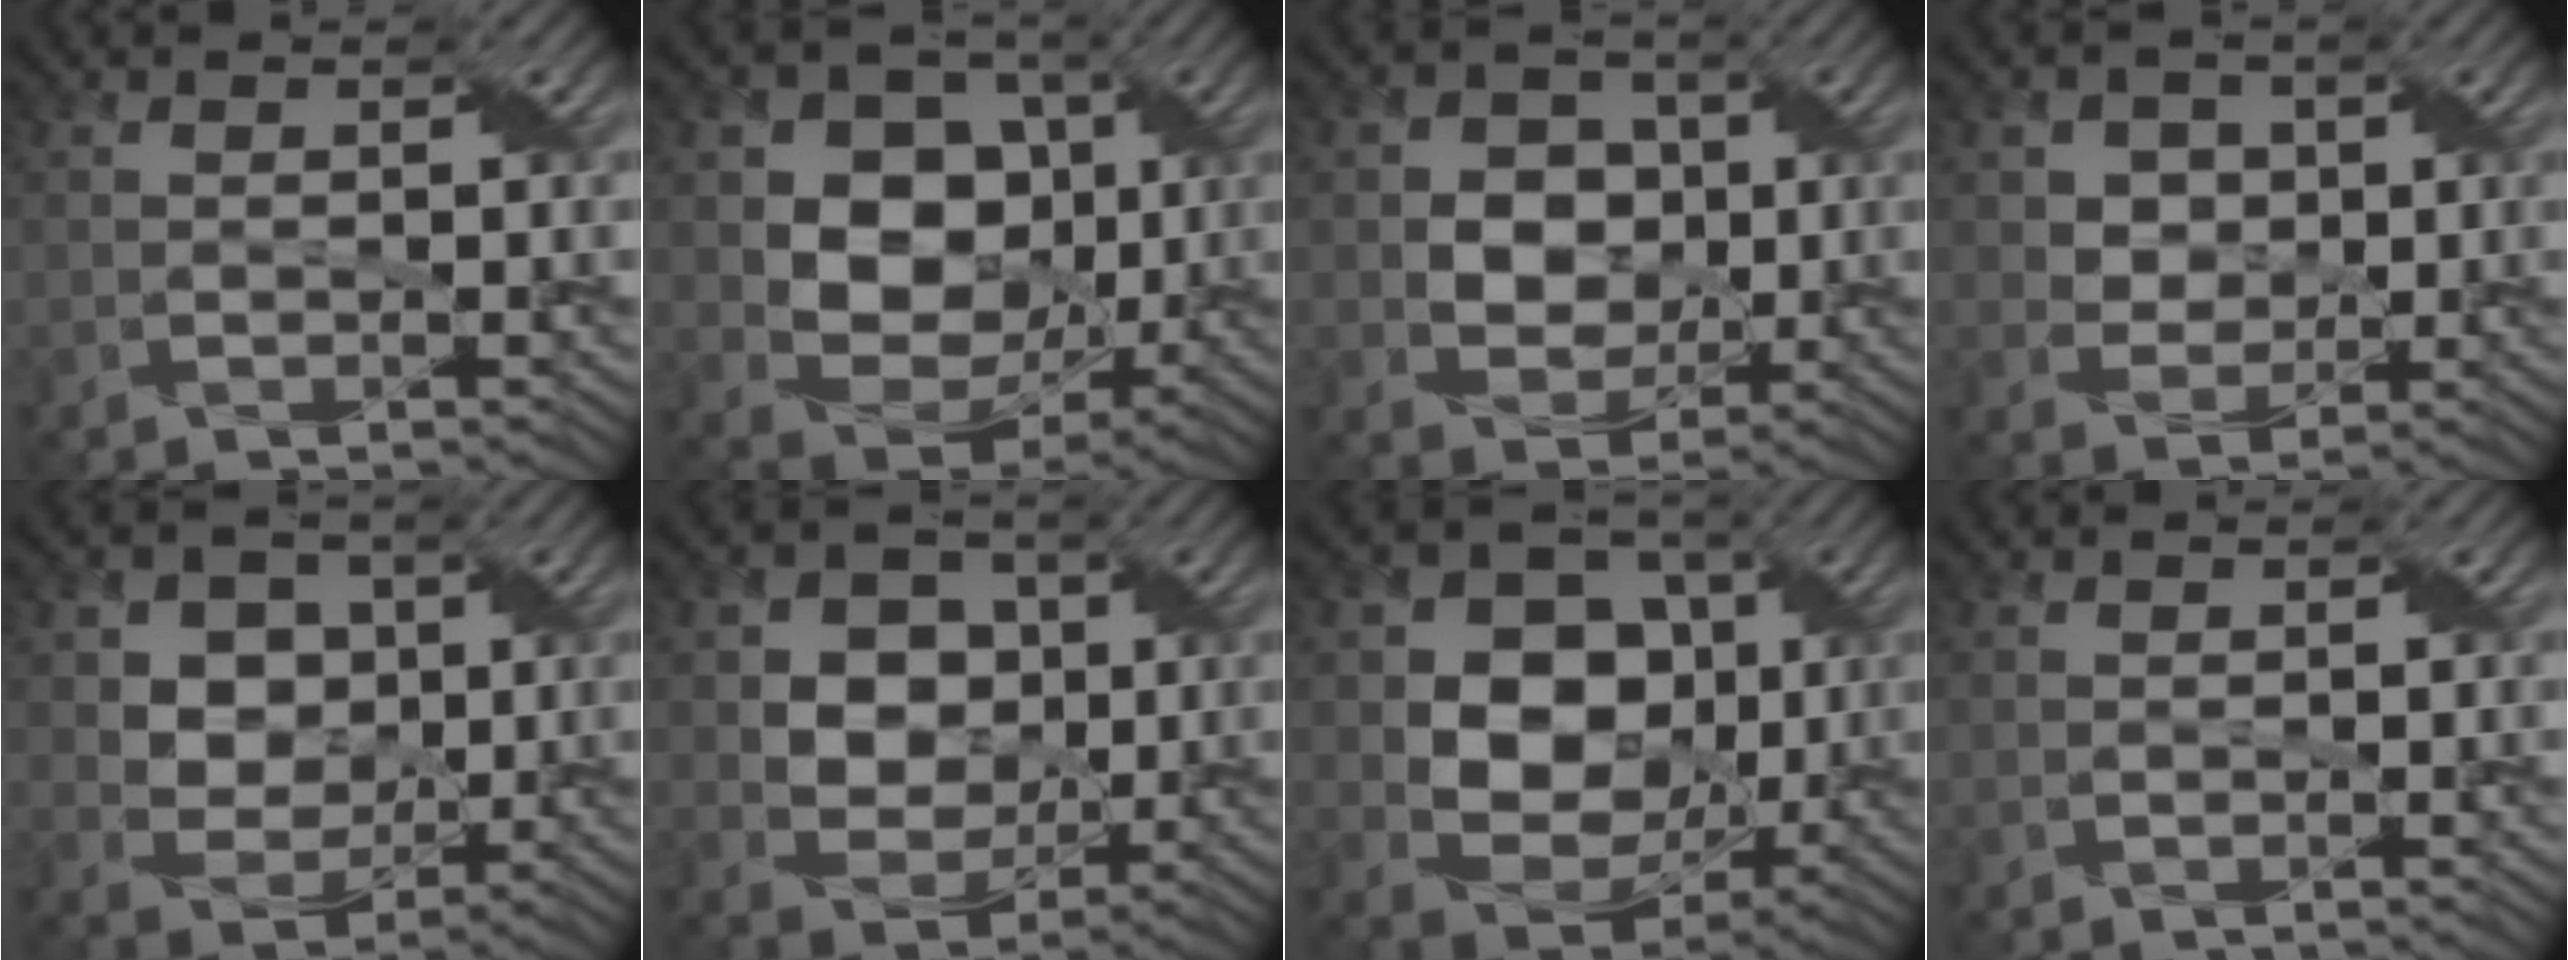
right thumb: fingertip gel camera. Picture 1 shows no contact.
{"total": 10.6, "force": [1.1, 8.8, 5.9], "torque": [-0.121, -0.012, 0.008]}
{"total": 6.8, "force": [0.3, 5.9, 3.4], "torque": [-0.079, 0.004, -0.006]}
{"total": 5.0, "force": [1.7, 4.4, 1.7], "torque": [-0.061, -0.007, 0.039]}
{"total": 7.0, "force": [1.8, 6.0, 3.1], "torque": [-0.093, -0.007, 0.038]}
{"total": 7.6, "force": [1.1, 6.6, 3.7], "torque": [-0.095, 0.006, 0.011]}
{"total": 10.6, "force": [0.8, 8.8, 5.9], "torque": [-0.121, -0.008, 0.001]}
{"total": 0.0}